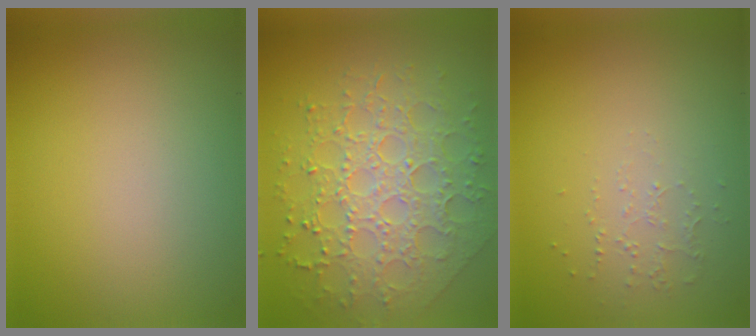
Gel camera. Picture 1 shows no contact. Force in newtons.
{"total": 7.8, "press": 5.6, "slide": 5.5}
{"total": 0.8, "press": 0.5, "slide": 0.6}